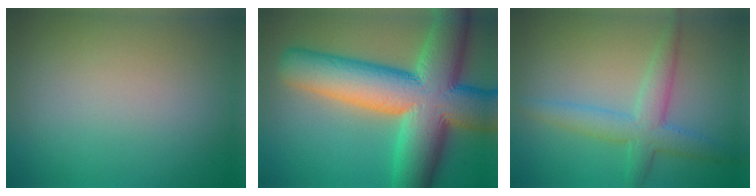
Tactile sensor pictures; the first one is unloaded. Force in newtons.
{"total": 15.9, "press": 15.9, "slide": 0.7}
{"total": 4.0, "press": 4.0, "slide": 0.2}